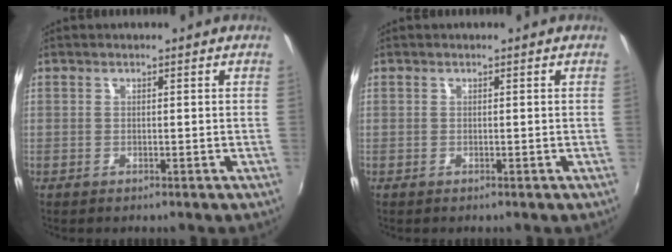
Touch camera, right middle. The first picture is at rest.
{"total": 0.0}